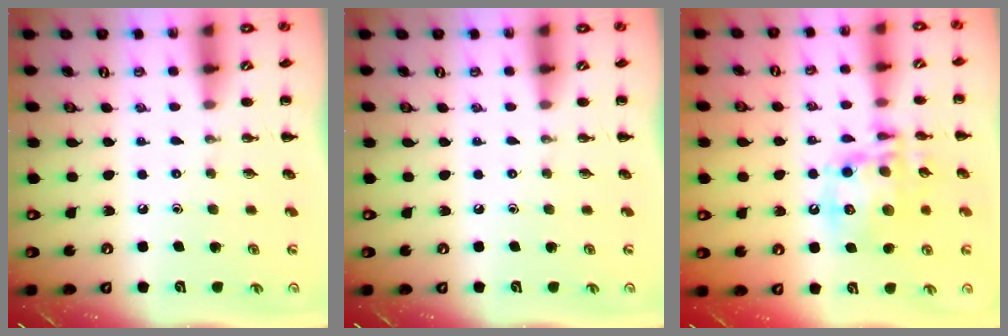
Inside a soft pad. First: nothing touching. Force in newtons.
{"total": 0.0}
{"total": 14.8, "press": 14.6, "slide": 2.8}